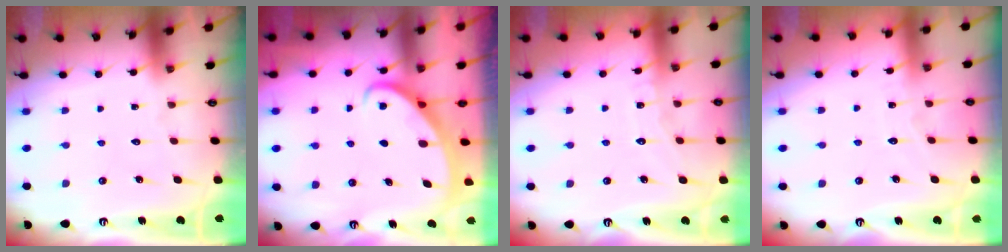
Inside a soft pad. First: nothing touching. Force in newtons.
{"total": 2.8, "press": 2.7, "slide": 0.4}
{"total": 5.5, "press": 5.5, "slide": 0.2}
{"total": 2.5, "press": 2.5, "slide": 0.4}